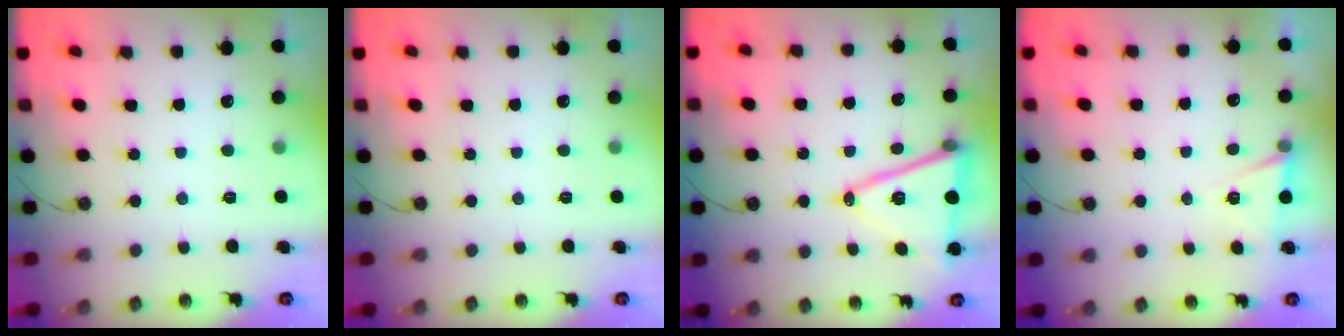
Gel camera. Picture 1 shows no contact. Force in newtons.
{"total": 0.0}
{"total": 15.7, "press": 15.2, "slide": 3.7}
{"total": 5.5, "press": 3.2, "slide": 4.5}